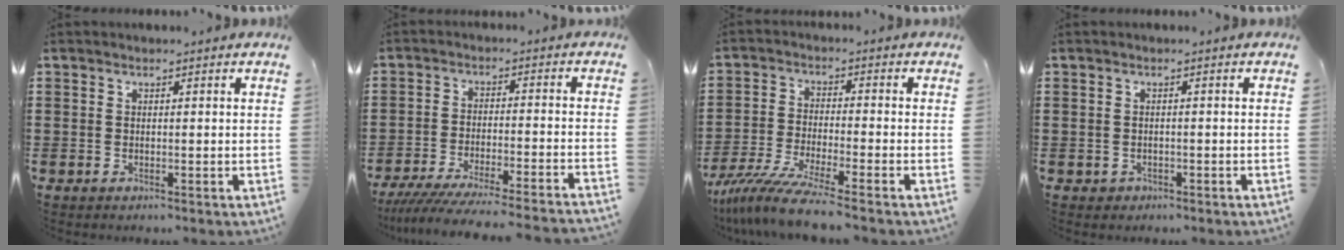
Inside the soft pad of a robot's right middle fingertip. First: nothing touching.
{"total": 6.1, "force": [-5.7, -0.2, 2.2], "torque": [-0.045, -0.014, -0.112]}
{"total": 7.5, "force": [-6.3, -0.2, 4.0], "torque": [-0.094, -0.016, -0.125]}
{"total": 0.6, "force": [-0.4, 0.5, 0.1], "torque": [-0.004, 0.003, -0.009]}